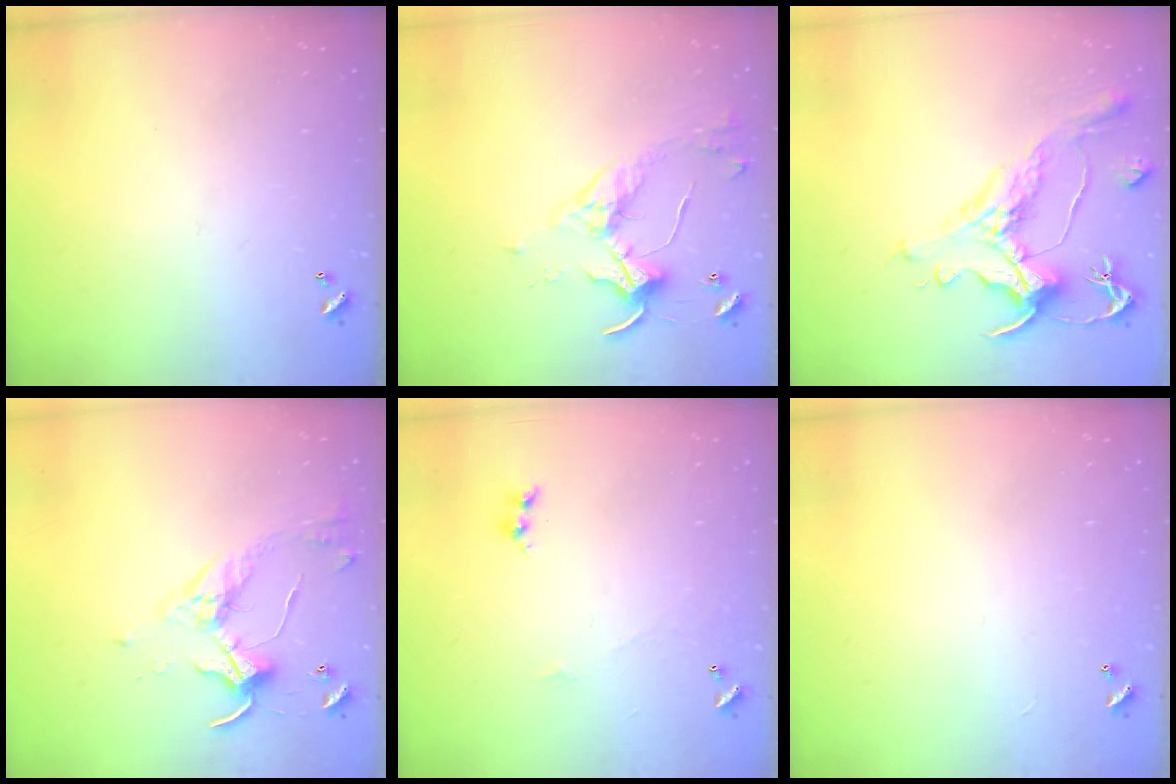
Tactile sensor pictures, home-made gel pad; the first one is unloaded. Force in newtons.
{"total": 3.6, "press": 3.5, "slide": 0.7}
{"total": 1.7, "press": 0.9, "slide": 1.4}
{"total": 3.5, "press": 3.4, "slide": 0.8}
{"total": 1.6, "press": 1.5, "slide": 0.4}
{"total": 2.6, "press": 2.6, "slide": 0.3}